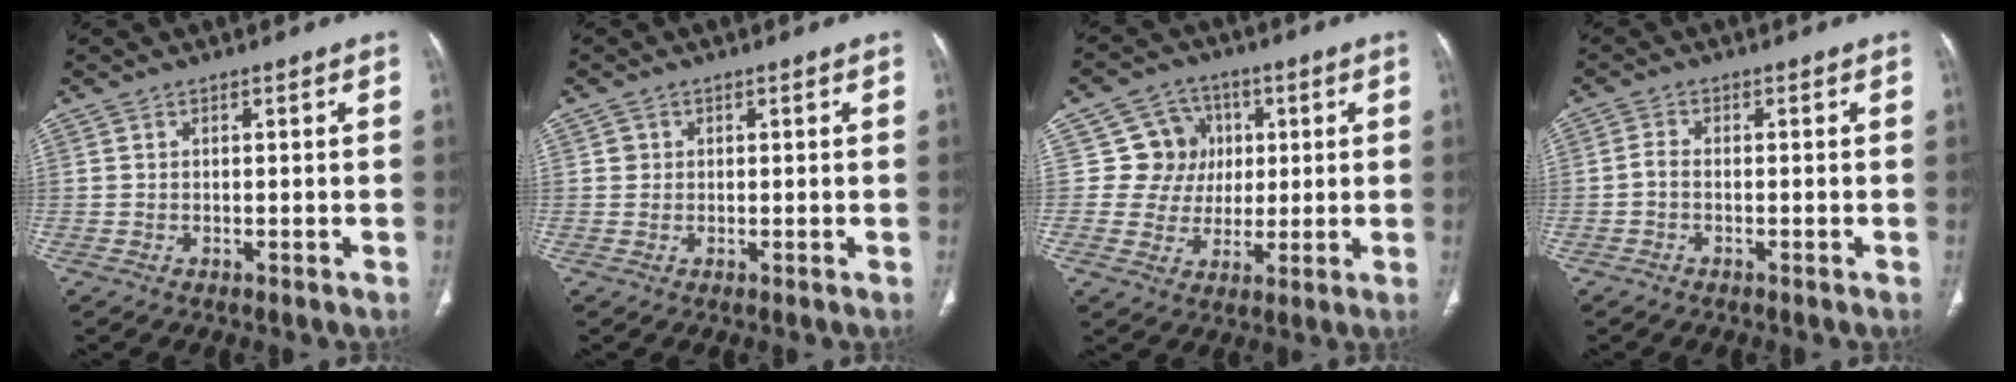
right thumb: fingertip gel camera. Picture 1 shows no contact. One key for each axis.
{"total": 1.2, "fx": 0.3, "fy": 1.1, "fz": 0.1, "tx": 0.007, "ty": 0.002, "tz": 0.003}
{"total": 9.1, "fx": 2.0, "fy": 8.7, "fz": 1.8, "tx": 0.018, "ty": 0.007, "tz": 0.033}
{"total": 1.7, "fx": -0.5, "fy": 0.9, "fz": 1.3, "tx": -0.026, "ty": 0.002, "tz": -0.016}